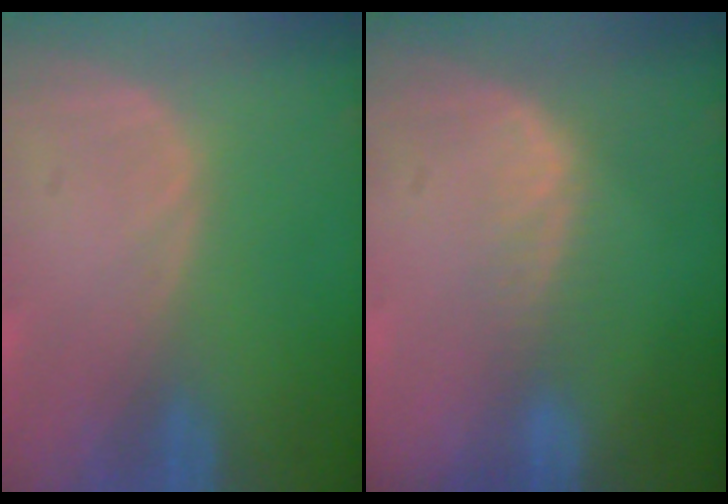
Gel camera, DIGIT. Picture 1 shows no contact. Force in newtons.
{"total": 2.5, "press": 2.0, "slide": 1.6}